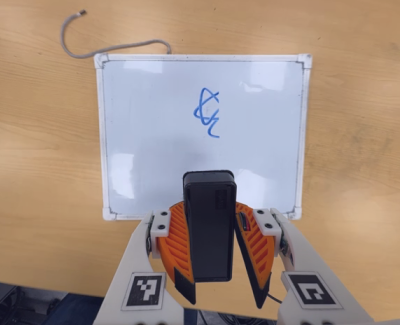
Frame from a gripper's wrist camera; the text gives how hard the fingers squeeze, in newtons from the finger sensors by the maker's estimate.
{"total": 9.2, "left": 9.2, "right": 9.2}